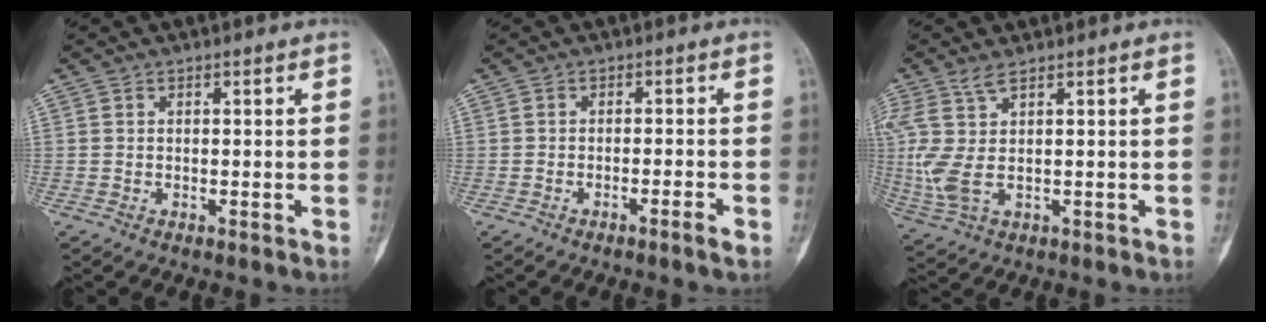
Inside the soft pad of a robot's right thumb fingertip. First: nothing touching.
{"total": 2.2, "force": [-1.4, -0.1, 1.7], "torque": [-0.036, 0.007, -0.023]}
{"total": 7.8, "force": [1.8, 2.4, 7.2], "torque": [-0.211, -0.002, 0.049]}